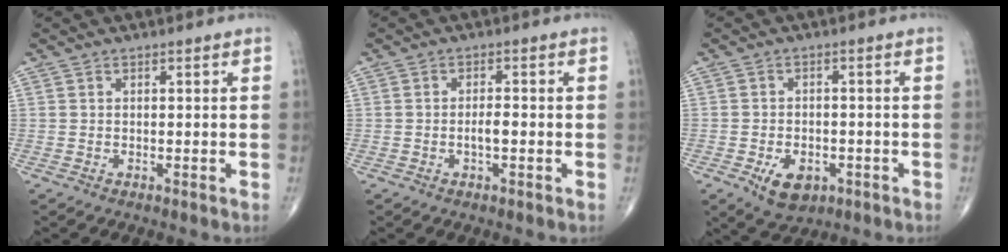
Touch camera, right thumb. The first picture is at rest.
{"total": 4.5, "force": [-1.6, 1.6, 3.8], "torque": [-0.063, 0.016, -0.029]}
{"total": 6.5, "force": [-2.8, 4.1, 4.2], "torque": [-0.055, 0.006, -0.037]}